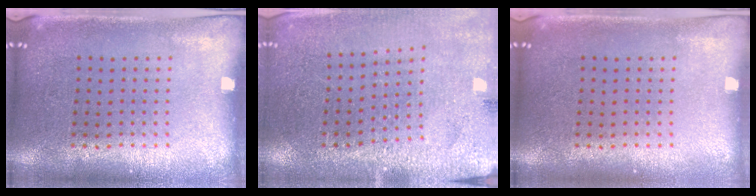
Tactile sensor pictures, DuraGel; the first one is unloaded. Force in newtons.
{"total": 2.8, "press": 2.8, "slide": 0.1}
{"total": 0.0}